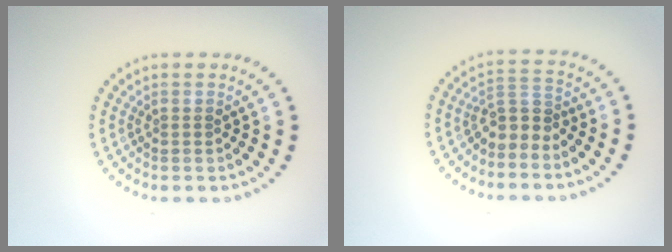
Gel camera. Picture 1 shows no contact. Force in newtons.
{"total": 2.6, "press": 2.0, "slide": 1.6}